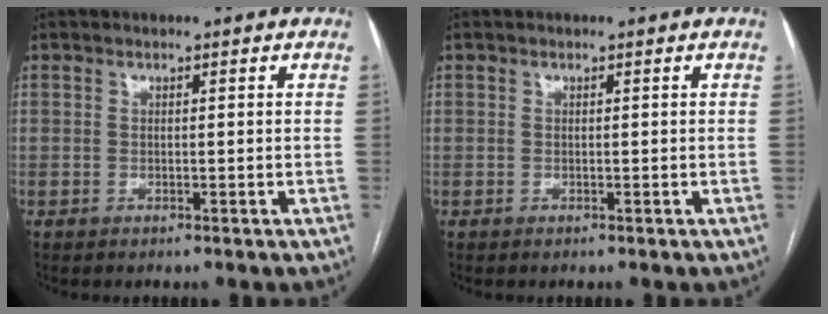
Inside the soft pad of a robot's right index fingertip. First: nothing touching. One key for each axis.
{"total": 0.0}